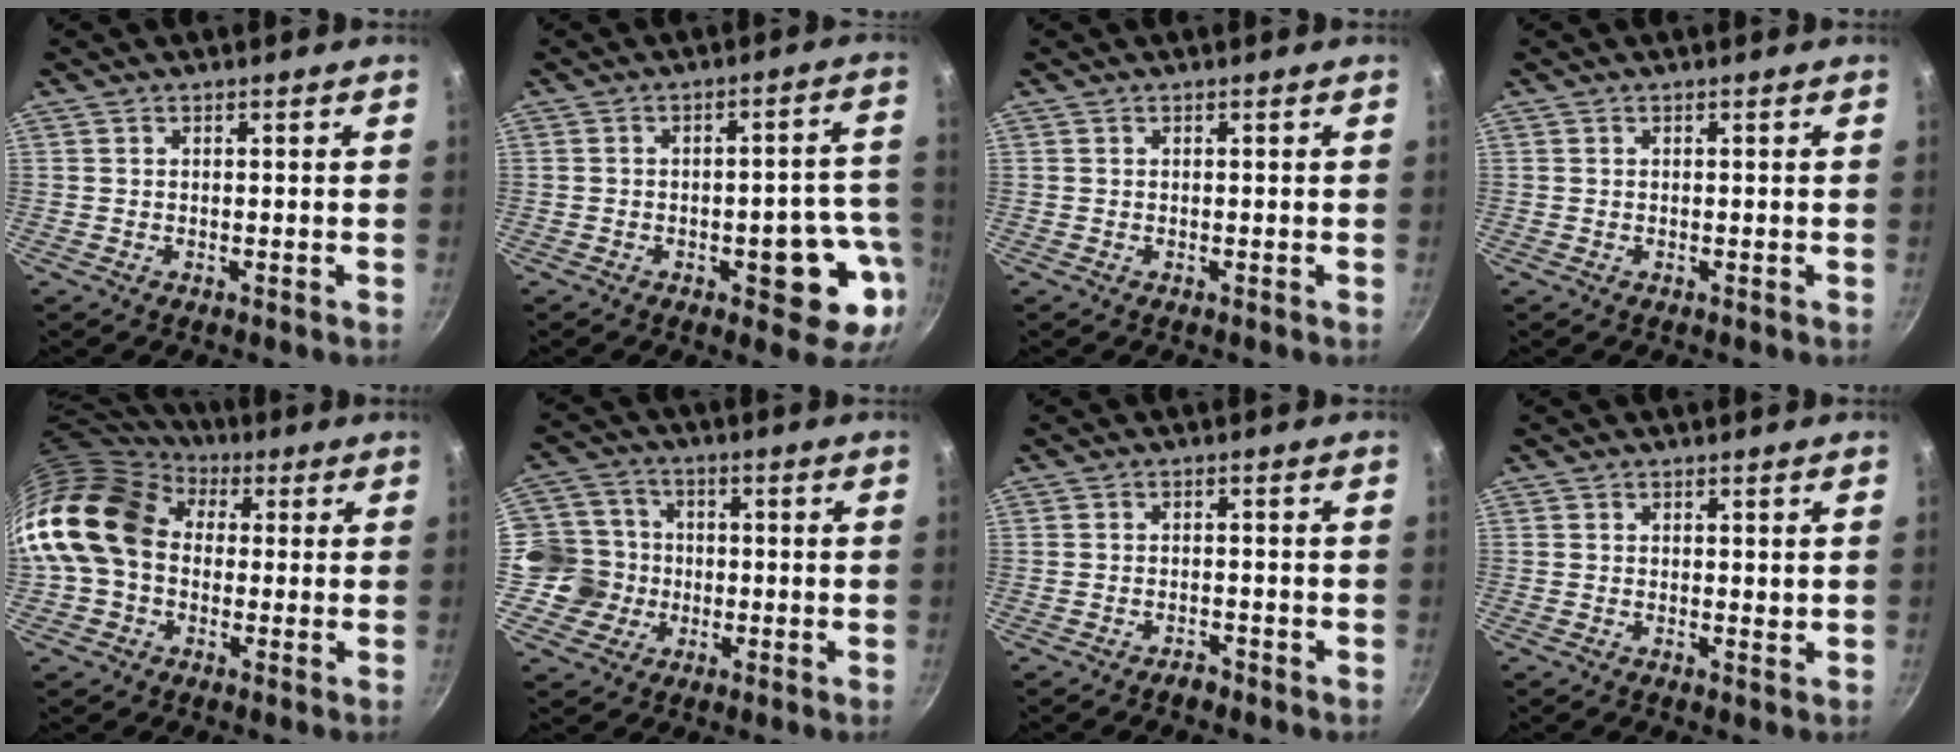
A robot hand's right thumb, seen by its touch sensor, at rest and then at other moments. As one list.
[{"total": 11.7, "force": [-3.9, 5.2, 9.8], "torque": [-0.073, 0.032, -0.046]}, {"total": 0.0}, {"total": 0.0}, {"total": 17.1, "force": [1.8, 13.2, 10.7], "torque": [-0.187, 0.030, 0.018]}, {"total": 8.9, "force": [-1.4, 8.6, 1.8], "torque": [0.005, 0.026, -0.041]}, {"total": 1.8, "force": [-1.5, 0.7, 0.6], "torque": [-0.008, 0.020, -0.020]}, {"total": 0.8, "force": [0.3, 0.4, 0.6], "torque": [-0.009, -0.001, 0.004]}]